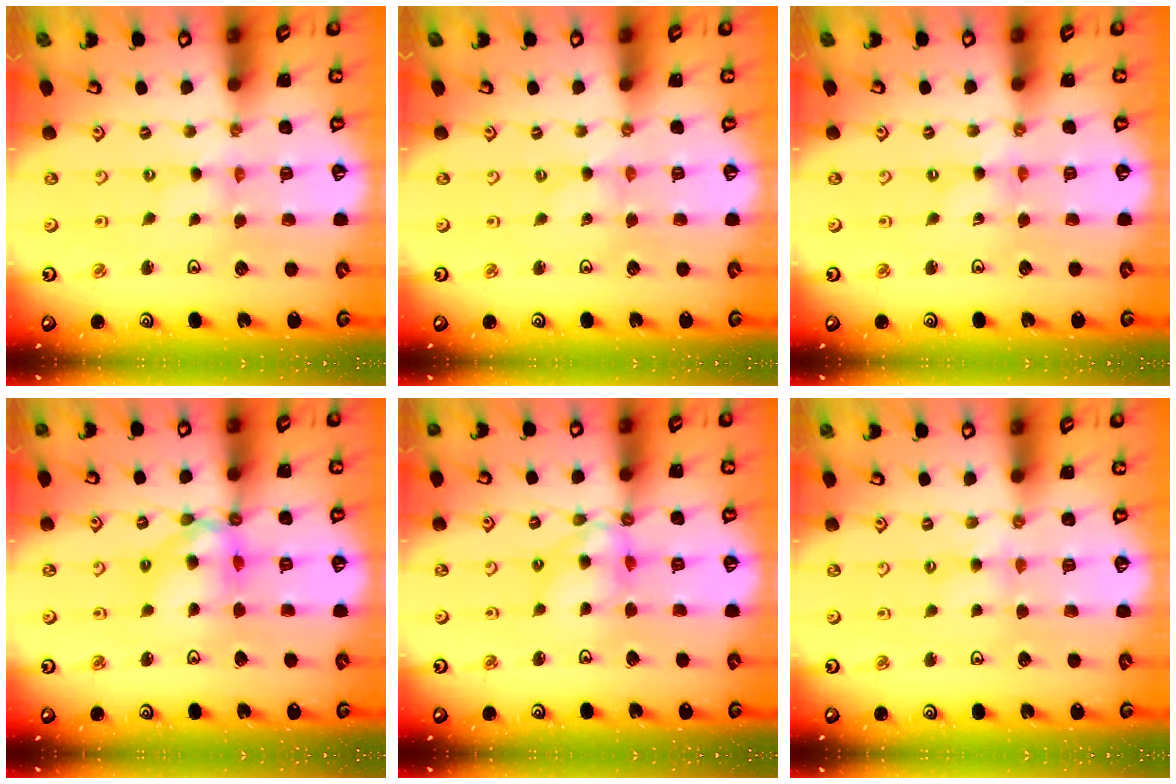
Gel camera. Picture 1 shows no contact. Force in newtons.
{"total": 0.0}
{"total": 0.0}
{"total": 11.7, "press": 11.6, "slide": 1.2}
{"total": 11.6, "press": 11.5, "slide": 1.5}
{"total": 2.6, "press": 2.6, "slide": 0.5}